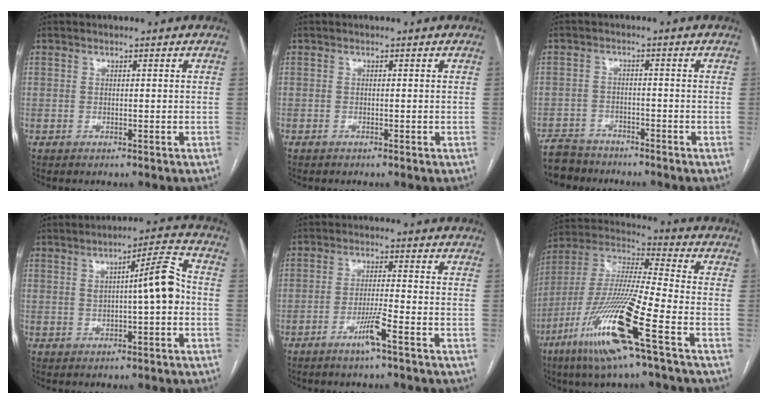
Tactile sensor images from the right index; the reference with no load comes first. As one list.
[{"total": 0.0}, {"total": 5.8, "force": [-5.4, 2.2, 0.5], "torque": [-0.008, -0.009, -0.098]}, {"total": 7.4, "force": [0.1, 0.8, 7.4], "torque": [-0.110, 0.019, -0.001]}, {"total": 4.8, "force": [-2.8, -0.6, 3.9], "torque": [-0.074, -0.008, -0.056]}, {"total": 19.1, "force": [-9.0, 0.4, 16.9], "torque": [-0.369, -0.043, -0.179]}]